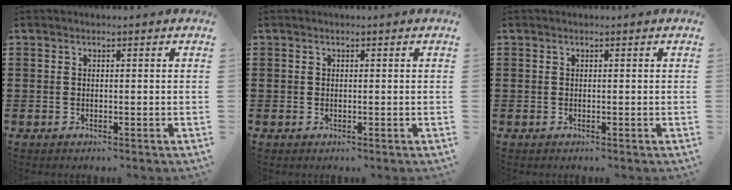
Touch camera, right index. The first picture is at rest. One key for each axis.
{"total": 0.0}
{"total": 0.0}